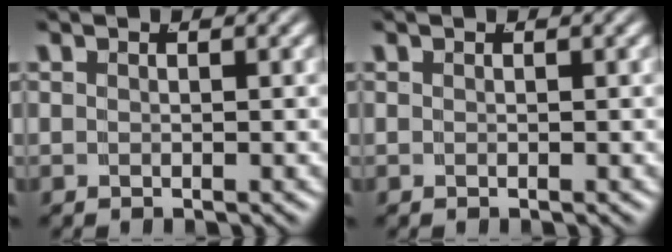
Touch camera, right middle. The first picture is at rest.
{"total": 0.0}